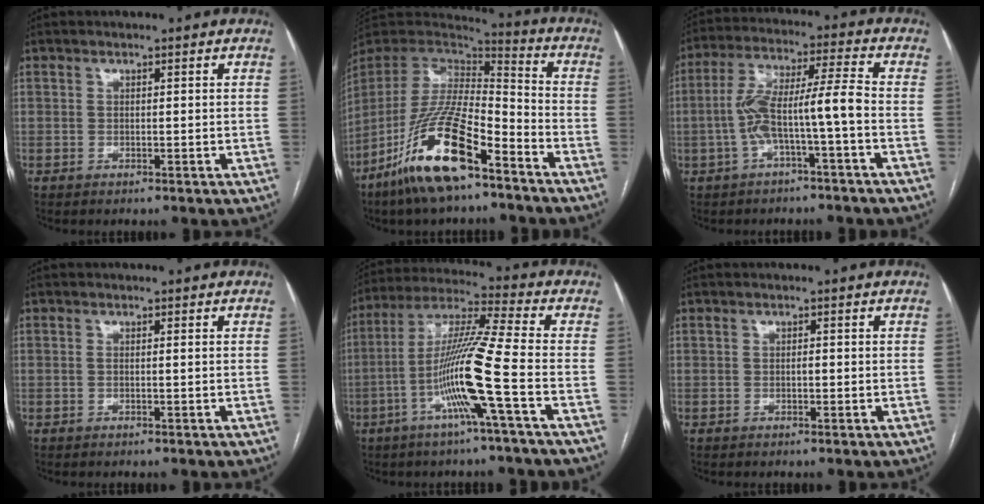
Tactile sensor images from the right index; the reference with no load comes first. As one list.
[{"total": 19.2, "force": [-11.9, 4.7, 14.4], "torque": [-0.308, -0.024, -0.223]}, {"total": 9.5, "force": [-2.4, 0.3, 9.1], "torque": [-0.178, 0.034, -0.043]}, {"total": 0.5, "force": [0.1, -0.1, 0.5], "torque": [-0.012, -0.001, 0.001]}, {"total": 13.7, "force": [-4.4, -1.7, 12.9], "torque": [-0.250, -0.002, -0.092]}, {"total": 0.6, "force": [-0.1, 0.3, 0.6], "torque": [-0.010, 0.001, -0.002]}]